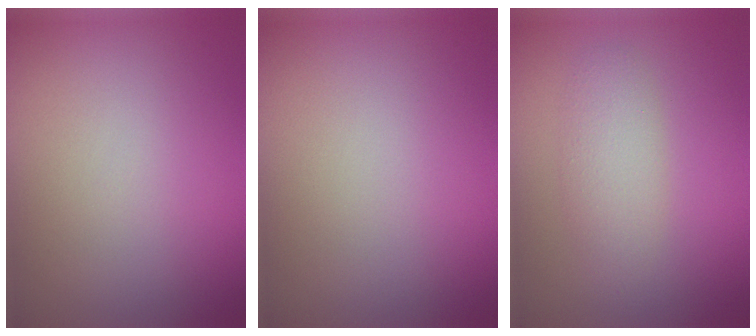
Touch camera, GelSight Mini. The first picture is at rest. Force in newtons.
{"total": 0.0}
{"total": 2.6, "press": 2.6, "slide": 0.2}